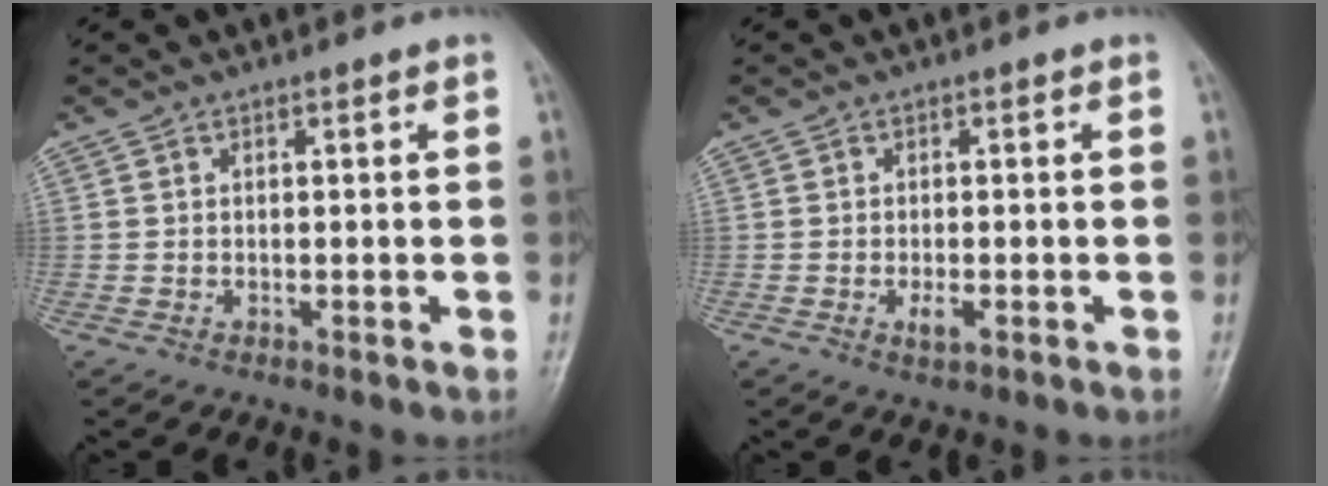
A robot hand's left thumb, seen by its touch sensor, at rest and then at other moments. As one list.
[{"total": 2.2, "force": [-0.8, 0.9, 1.8], "torque": [-0.035, -0.002, -0.013]}]